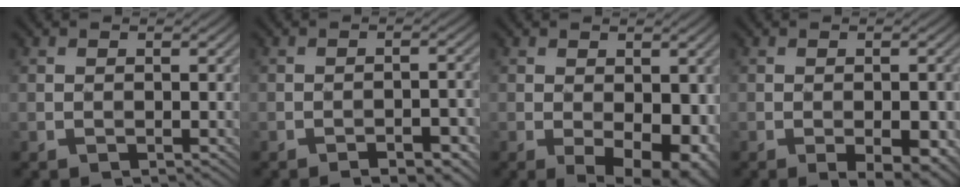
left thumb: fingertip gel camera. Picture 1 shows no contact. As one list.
[{"total": 3.6, "force": [-2.6, 0.9, 2.3], "torque": [-0.041, 0.018, -0.033]}, {"total": 8.1, "force": [-2.4, 4.0, 6.7], "torque": [-0.082, -0.016, -0.028]}, {"total": 4.6, "force": [-2.0, 1.5, 3.9], "torque": [-0.055, 0.002, -0.019]}]